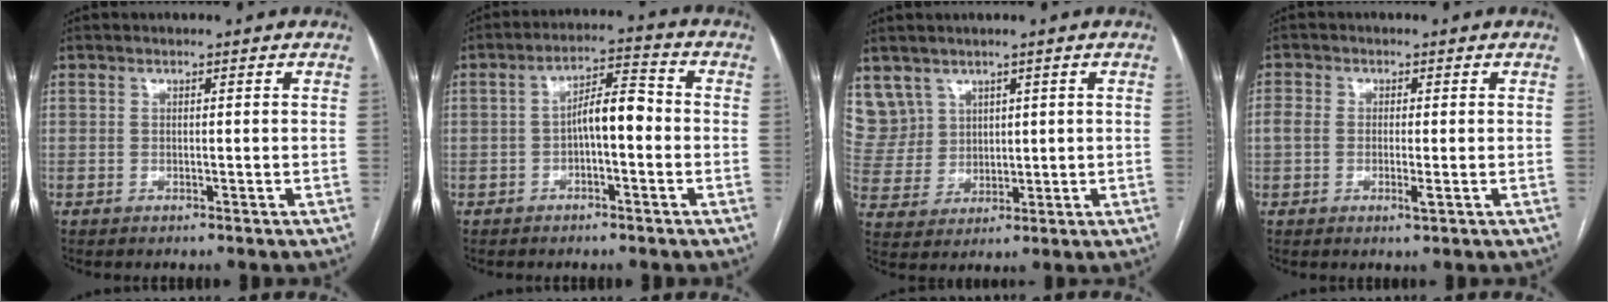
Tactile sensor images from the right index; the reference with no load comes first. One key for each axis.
{"total": 6.2, "fx": -1.0, "fy": 1.9, "fz": 5.8, "tx": -0.099, "ty": 0.027, "tz": -0.017}
{"total": 8.2, "fx": 5.0, "fy": 6.5, "fz": 0.2, "tx": -0.018, "ty": 0.025, "tz": 0.120}
{"total": 3.4, "fx": -0.7, "fy": 1.5, "fz": 3.0, "tx": -0.064, "ty": 0.001, "tz": -0.012}